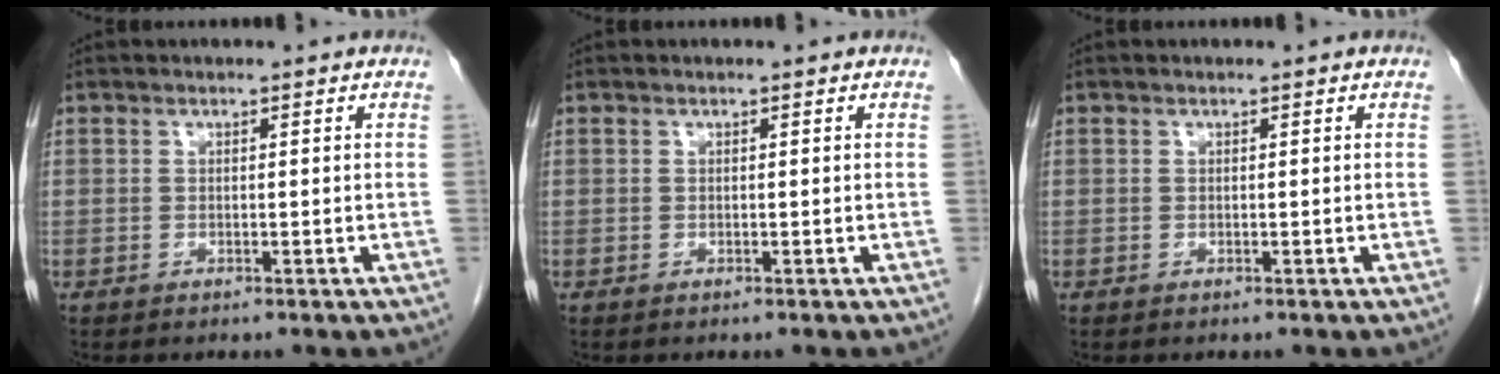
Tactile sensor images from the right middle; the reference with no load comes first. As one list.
[{"total": 0.0}, {"total": 0.0}]